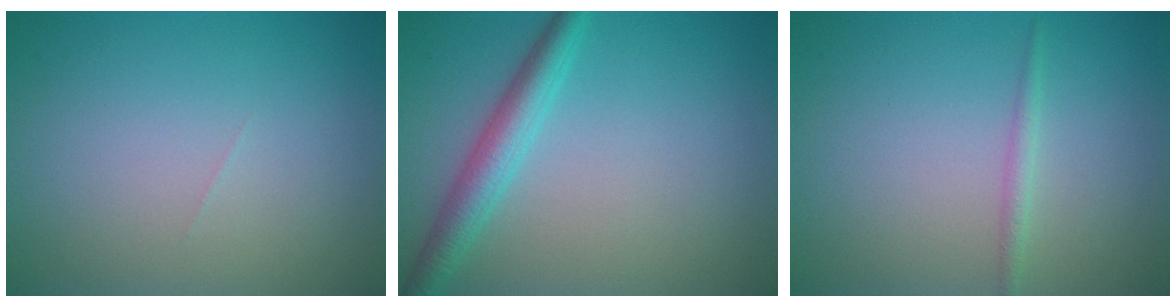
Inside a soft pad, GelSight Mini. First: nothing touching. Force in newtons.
{"total": 3.5, "press": 3.5, "slide": 0.0}
{"total": 1.1, "press": 1.1, "slide": 0.1}